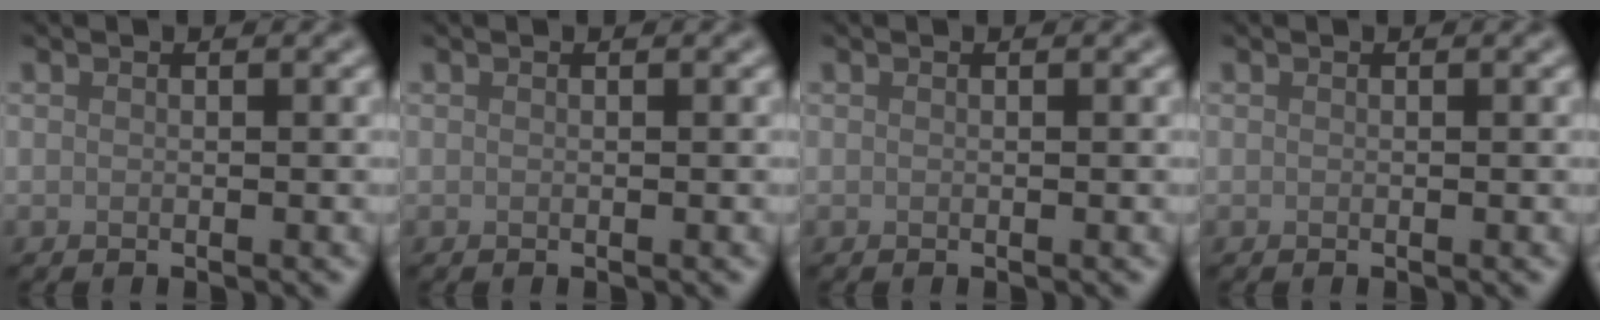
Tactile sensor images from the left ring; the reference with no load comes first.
{"total": 0.0}
{"total": 0.0}
{"total": 0.0}